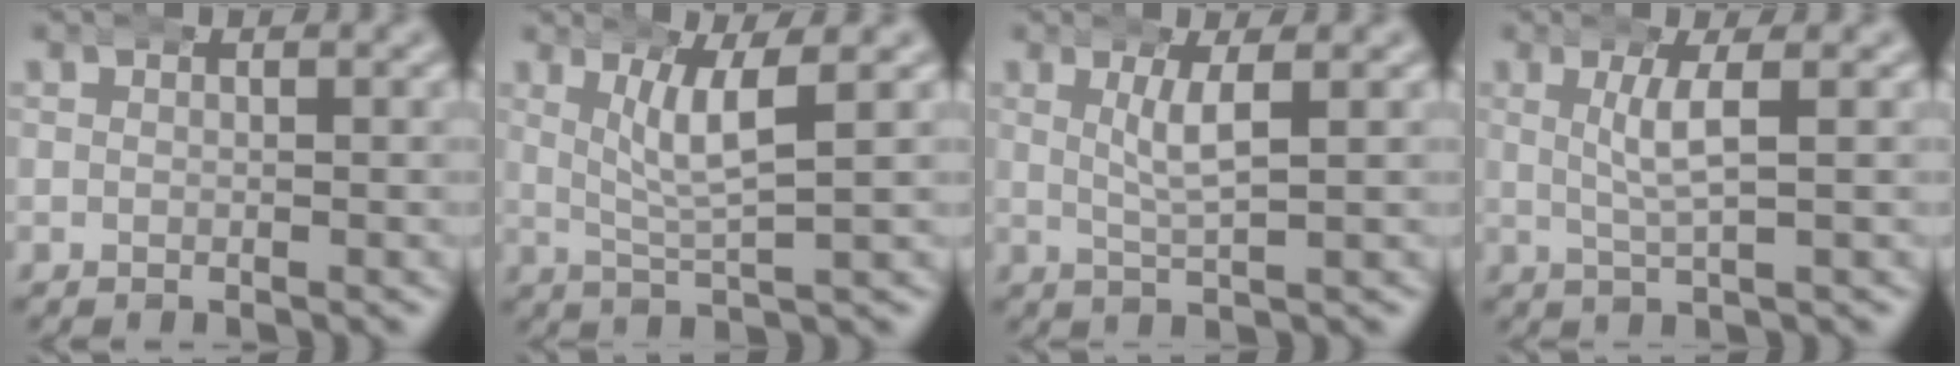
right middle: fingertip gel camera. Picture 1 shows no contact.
{"total": 4.2, "force": [2.0, 0.5, 3.7], "torque": [-0.064, -0.002, 0.037]}
{"total": 2.7, "force": [1.1, -0.1, 2.5], "torque": [-0.050, 0.000, 0.022]}
{"total": 2.6, "force": [0.7, -0.3, 2.5], "torque": [-0.048, 0.001, 0.015]}